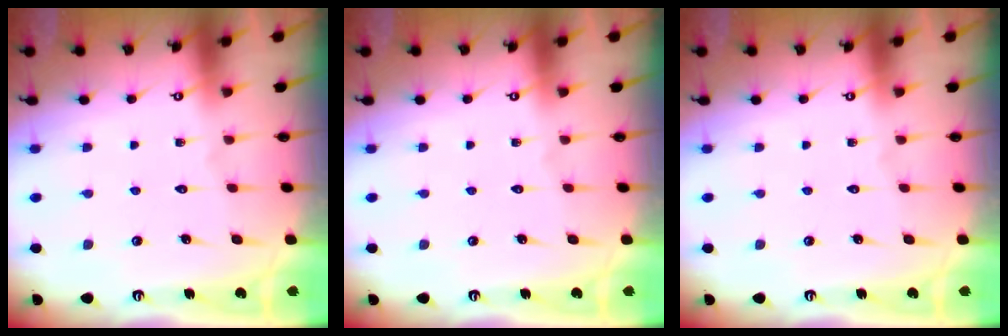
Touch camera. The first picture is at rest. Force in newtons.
{"total": 0.0}
{"total": 0.0}